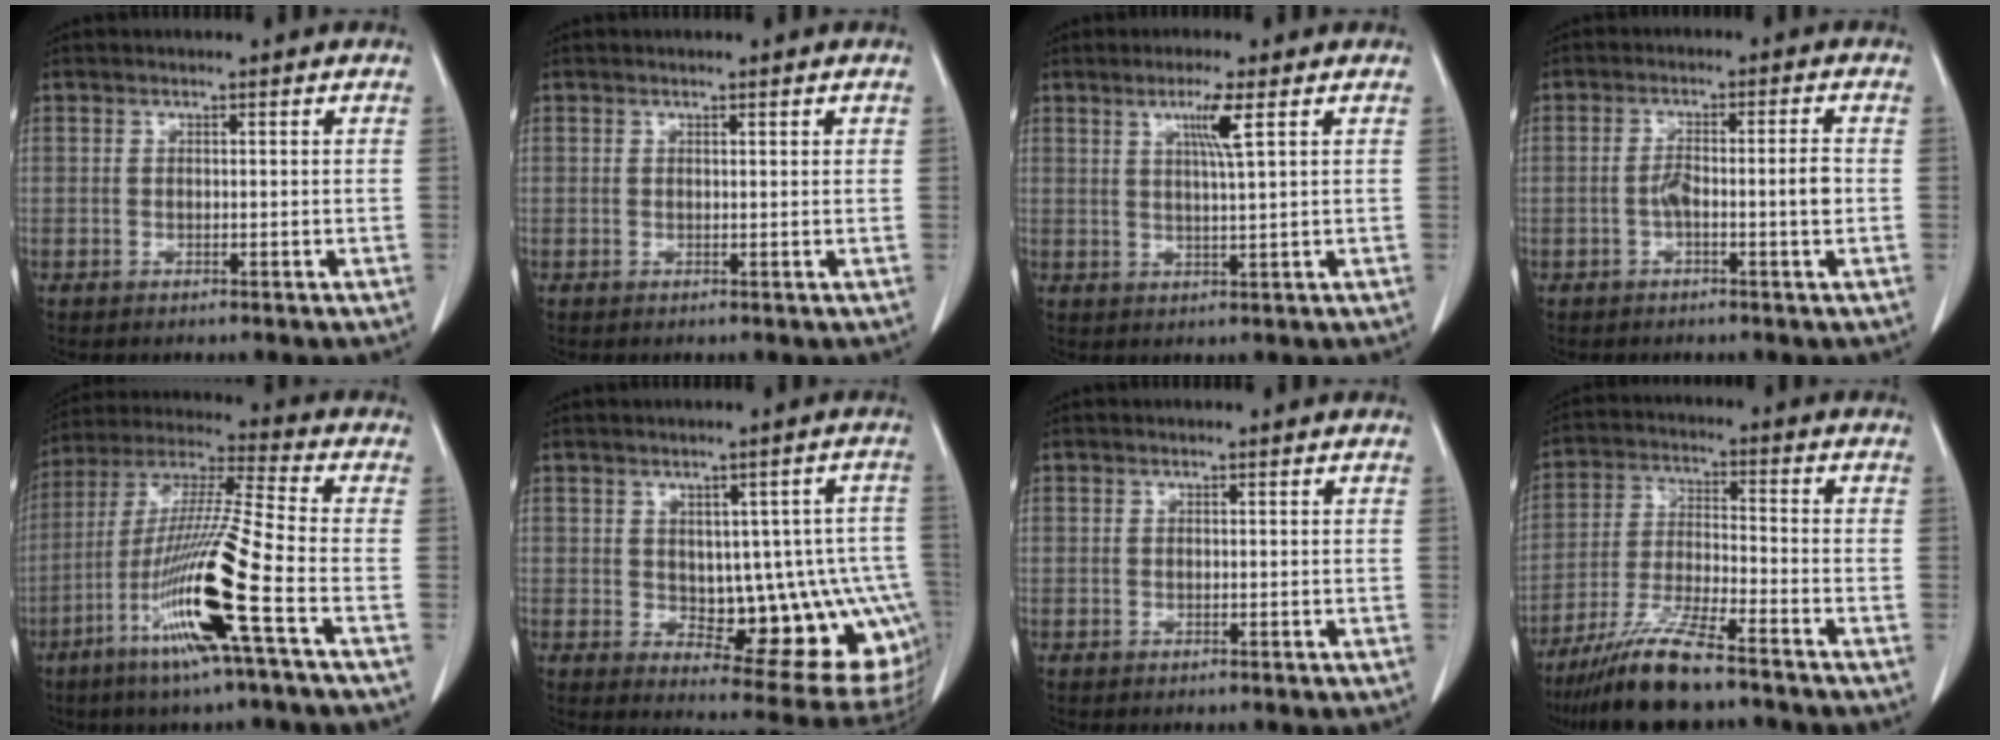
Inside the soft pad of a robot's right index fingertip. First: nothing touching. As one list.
[{"total": 0.5, "force": [0.4, 0.1, 0.4], "torque": [-0.006, 0.000, 0.006]}, {"total": 4.4, "force": [1.9, -0.7, 3.9], "torque": [-0.071, -0.005, 0.035]}, {"total": 4.7, "force": [-1.1, 0.4, 4.5], "torque": [-0.082, 0.010, -0.017]}, {"total": 16.7, "force": [-6.8, -1.0, 15.3], "torque": [-0.309, -0.022, -0.133]}, {"total": 15.0, "force": [-1.3, 6.1, 13.6], "torque": [-0.122, 0.016, 0.006]}, {"total": 0.0}, {"total": 11.0, "force": [-8.6, 0.9, 6.7], "torque": [-0.133, -0.028, -0.162]}]